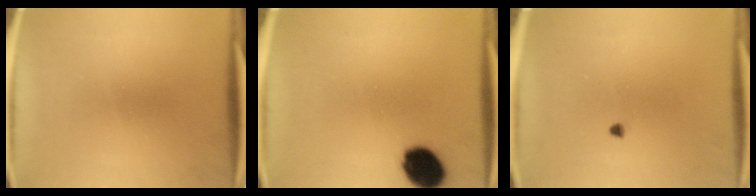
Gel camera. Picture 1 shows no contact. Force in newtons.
{"total": 10.8}
{"total": 0.7}